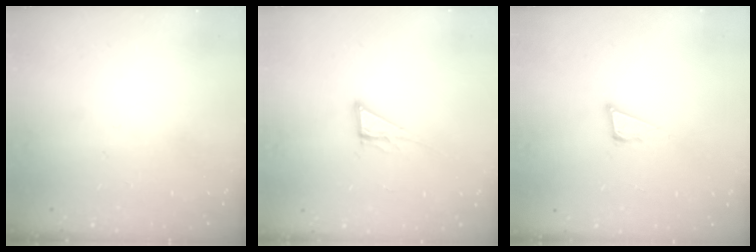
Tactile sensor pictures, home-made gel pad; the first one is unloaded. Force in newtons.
{"total": 6.1, "press": 6.1, "slide": 0.3}
{"total": 6.4, "press": 5.8, "slide": 2.6}